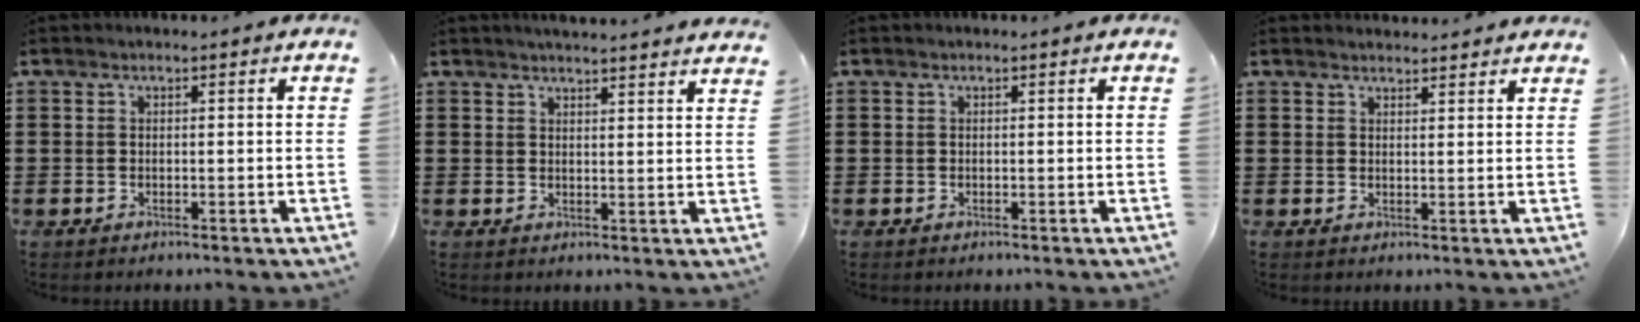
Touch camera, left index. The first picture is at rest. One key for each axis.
{"total": 2.7, "fx": 2.7, "fy": -0.5, "fz": 0.0, "tx": -0.008, "ty": -0.012, "tz": 0.049}
{"total": 0.0}
{"total": 1.9, "fx": 1.9, "fy": 0.1, "fz": -0.1, "tx": -0.004, "ty": -0.002, "tz": 0.038}